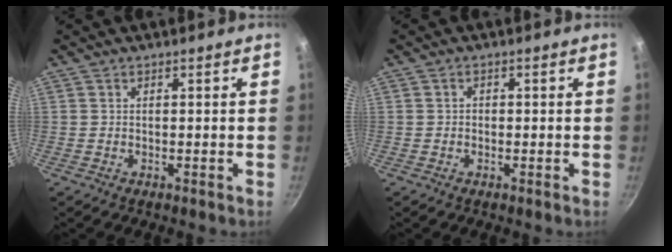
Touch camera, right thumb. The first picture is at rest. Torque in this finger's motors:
{"motor_torque": [0.37, -0.28, -0.02, -0.15, 0.00]}